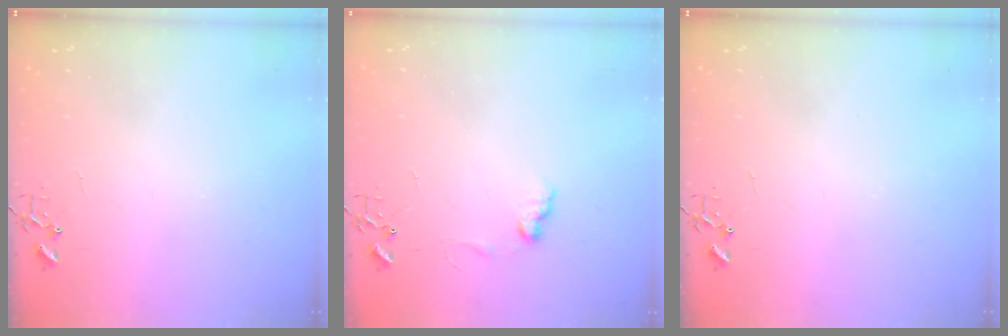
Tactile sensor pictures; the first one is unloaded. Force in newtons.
{"total": 7.2, "press": 7.2, "slide": 0.2}
{"total": 0.0}